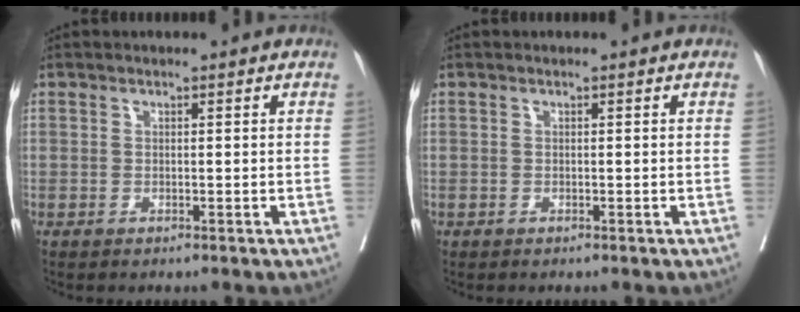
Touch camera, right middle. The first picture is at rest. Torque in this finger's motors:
{"motor_torque": [0.03, -0.02, -0.02, 0.00]}